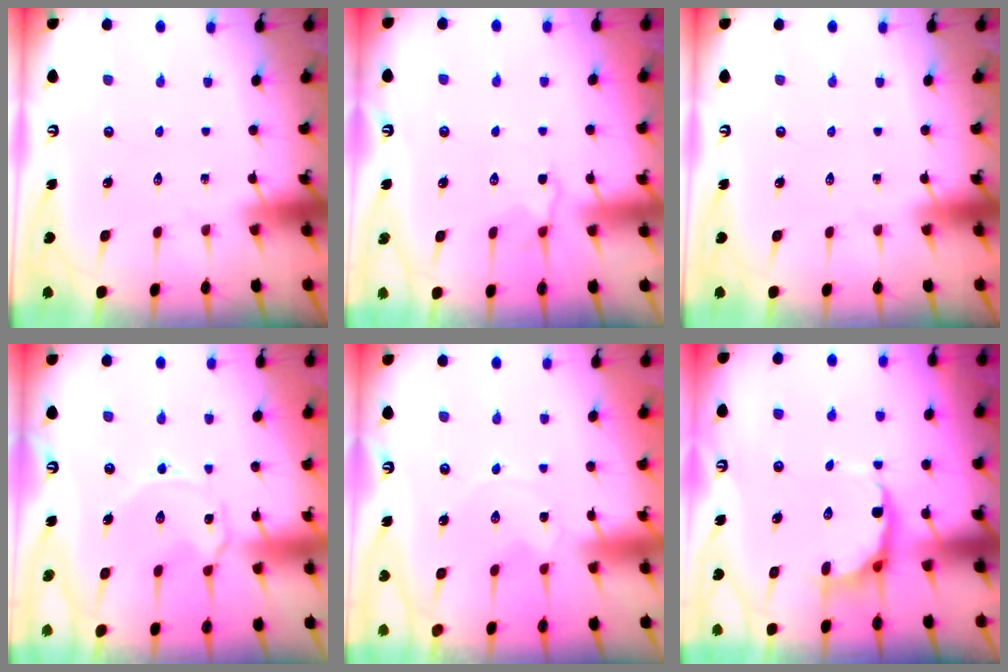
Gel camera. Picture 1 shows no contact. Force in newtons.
{"total": 4.2, "press": 3.9, "slide": 1.7}
{"total": 0.0}
{"total": 3.0, "press": 2.9, "slide": 0.4}
{"total": 0.0}
{"total": 6.7, "press": 6.3, "slide": 2.4}